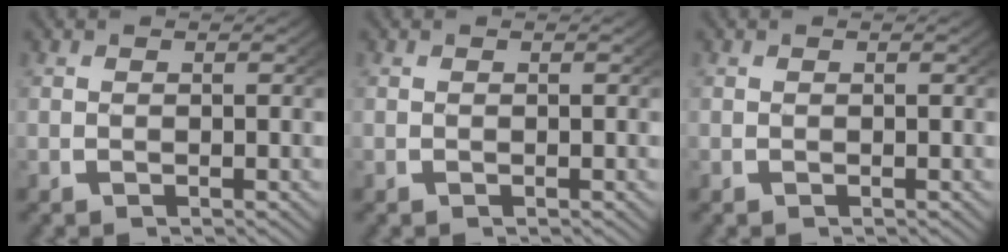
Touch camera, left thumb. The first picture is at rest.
{"total": 0.0}
{"total": 0.0}